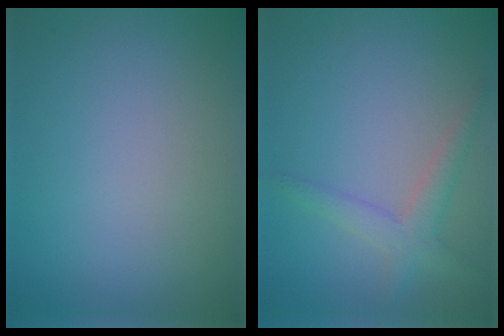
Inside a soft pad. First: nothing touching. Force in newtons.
{"total": 2.4, "press": 2.4, "slide": 0.2}